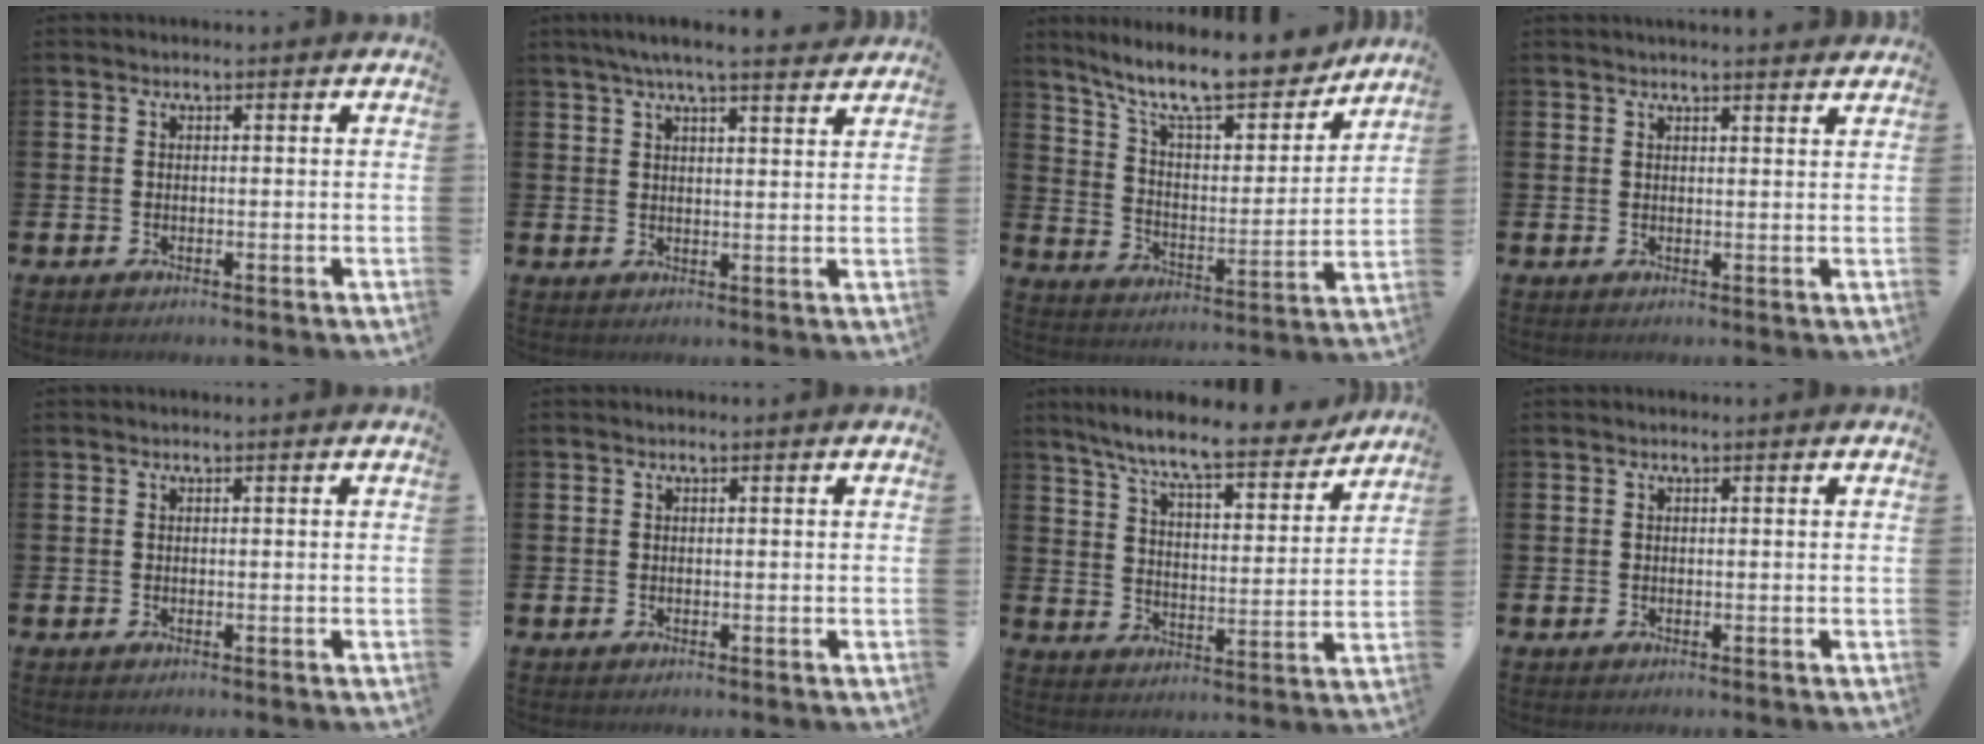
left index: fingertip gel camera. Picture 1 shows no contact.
{"total": 5.6, "force": [5.1, 0.2, 2.2], "torque": [-0.051, -0.014, 0.091]}
{"total": 12.4, "force": [10.7, 2.9, 5.4], "torque": [-0.131, -0.070, 0.183]}
{"total": 2.1, "force": [2.1, -0.1, 0.2], "torque": [0.006, -0.013, 0.035]}
{"total": 0.0}
{"total": 0.0}
{"total": 9.2, "force": [8.2, 1.1, 3.9], "torque": [-0.098, -0.053, 0.138]}
{"total": 0.0}